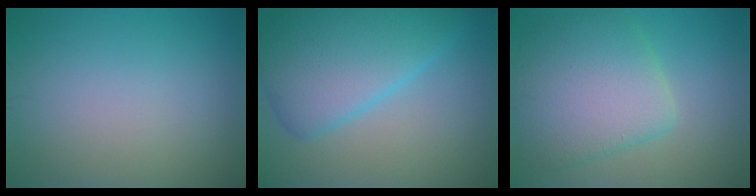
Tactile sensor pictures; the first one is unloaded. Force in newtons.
{"total": 7.1, "press": 7.1, "slide": 0.3}
{"total": 7.3, "press": 7.3, "slide": 0.2}